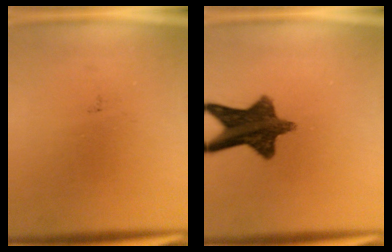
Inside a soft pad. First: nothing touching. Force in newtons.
{"total": 11.5}